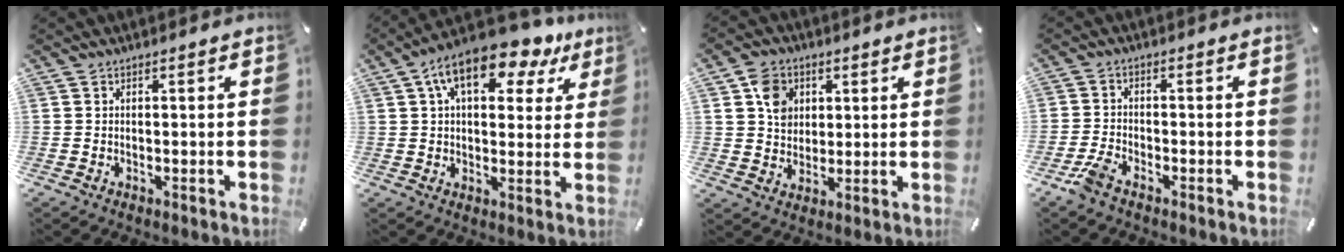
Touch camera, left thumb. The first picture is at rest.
{"total": 13.8, "force": [7.4, 6.8, 9.5], "torque": [-0.149, -0.027, 0.123]}
{"total": 7.8, "force": [2.4, 6.8, 2.8], "torque": [-0.041, 0.006, 0.045]}
{"total": 3.9, "force": [-2.9, 1.7, 1.8], "torque": [-0.055, 0.007, -0.062]}